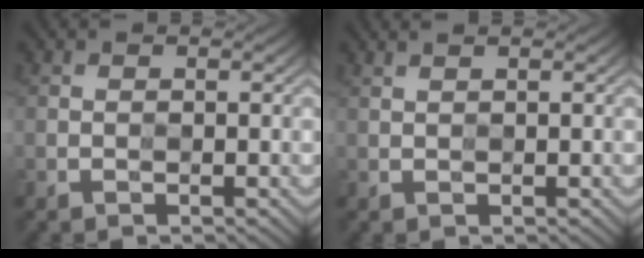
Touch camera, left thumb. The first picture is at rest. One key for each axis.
{"total": 1.0, "fx": 0.8, "fy": 0.1, "fz": 0.6, "tx": -0.012, "ty": 0.002, "tz": 0.009}